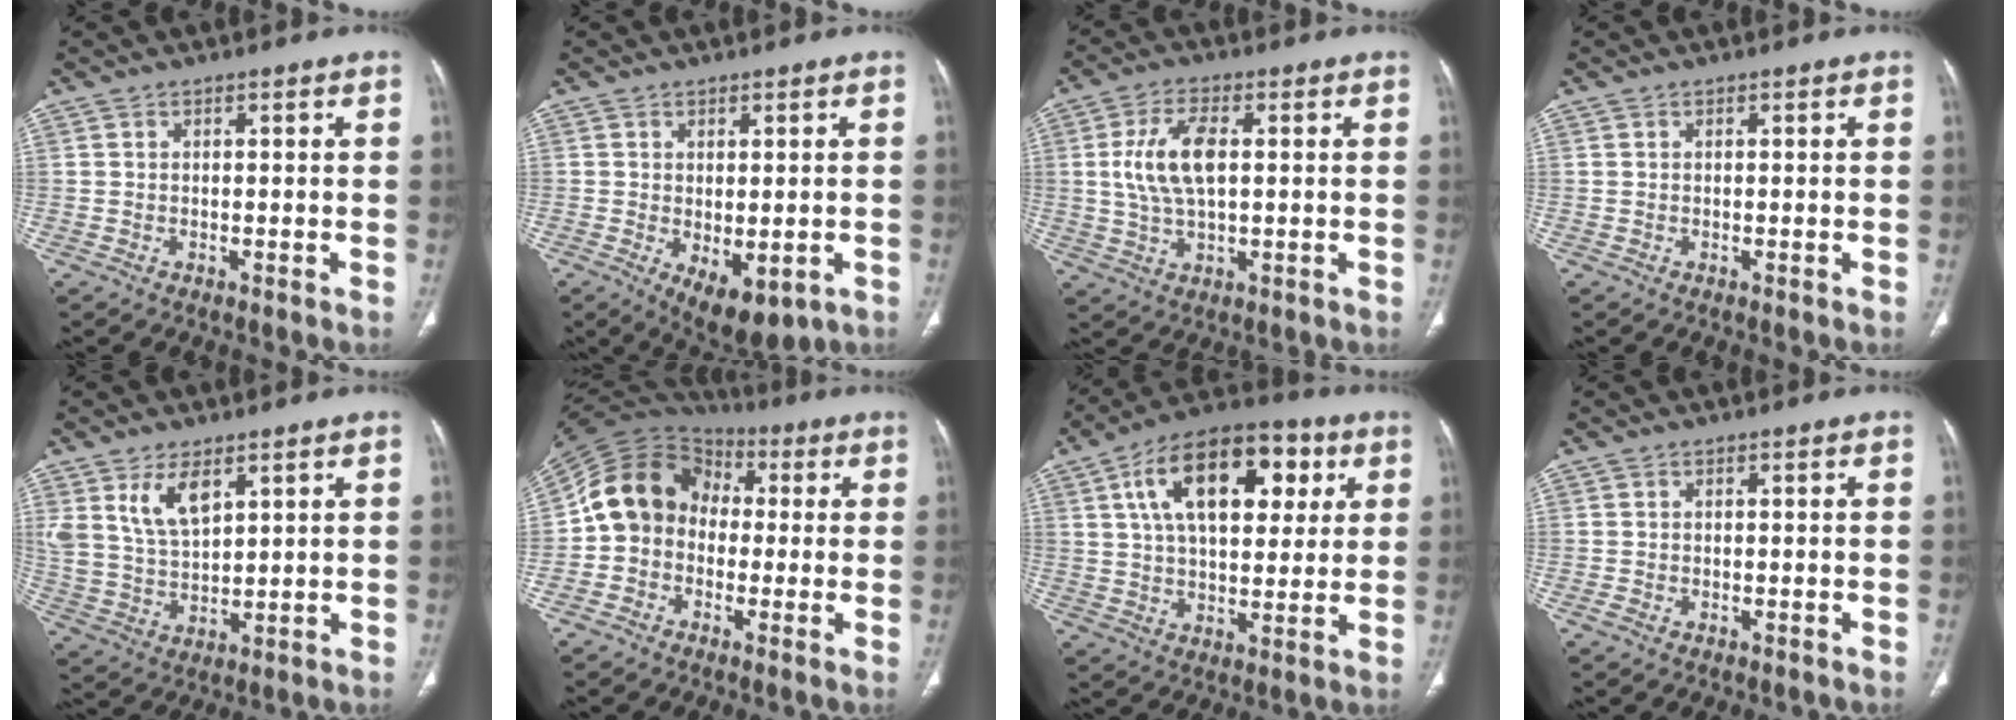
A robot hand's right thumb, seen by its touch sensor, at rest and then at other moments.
{"total": 8.6, "force": [-2.9, 4.4, 6.7], "torque": [-0.084, -0.006, -0.026]}
{"total": 9.7, "force": [1.2, 4.6, 8.4], "torque": [-0.173, 0.003, 0.025]}
{"total": 0.0}
{"total": 8.5, "force": [4.5, 4.2, 5.9], "torque": [-0.103, -0.023, 0.097]}
{"total": 13.4, "force": [-0.4, 11.3, 7.3], "torque": [-0.114, 0.040, -0.023]}
{"total": 20.0, "force": [6.7, 10.8, 15.4], "torque": [-0.212, 0.003, 0.101]}
{"total": 0.9, "force": [-0.4, 0.6, 0.5], "torque": [-0.017, 0.004, -0.008]}